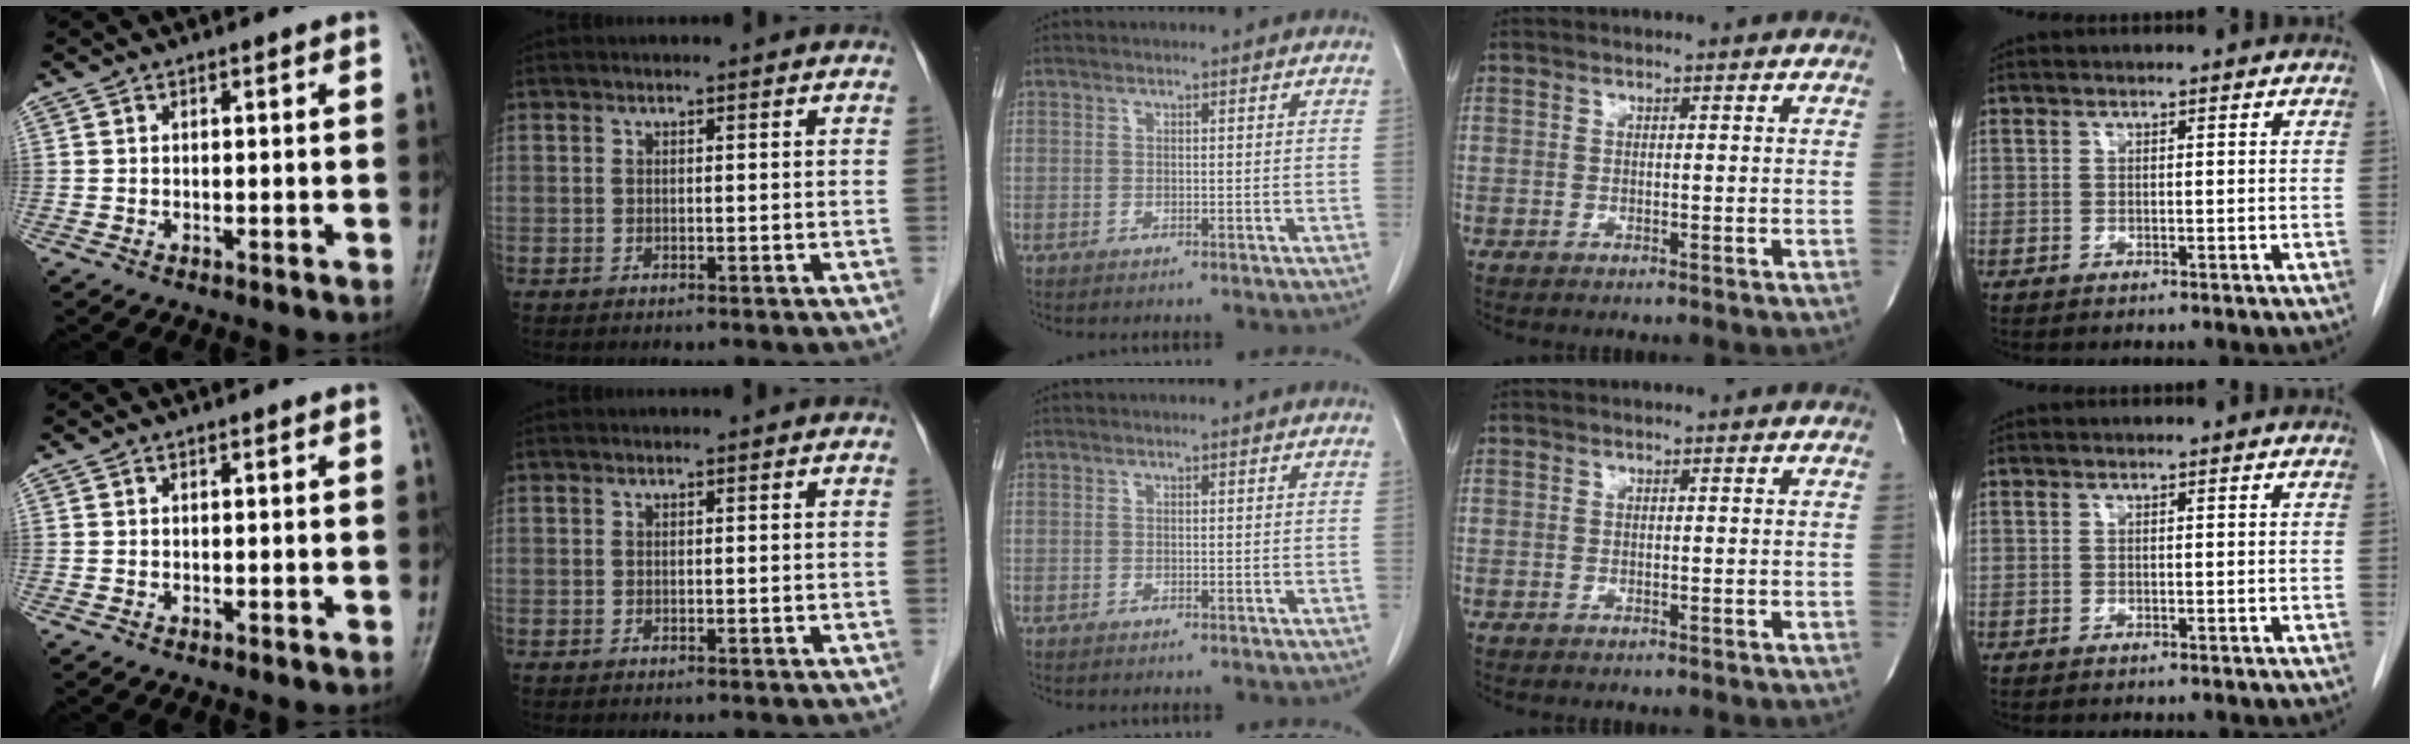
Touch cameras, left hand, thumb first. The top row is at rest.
{}